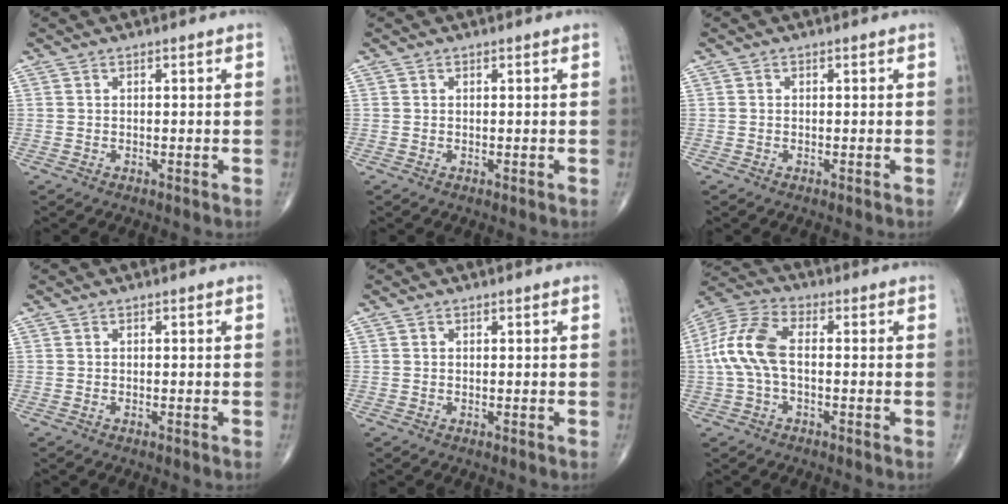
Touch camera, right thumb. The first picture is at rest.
{"total": 0.0}
{"total": 0.0}
{"total": 0.0}
{"total": 0.0}
{"total": 10.9, "force": [-0.4, 5.7, 9.2], "torque": [-0.210, 0.030, -0.013]}